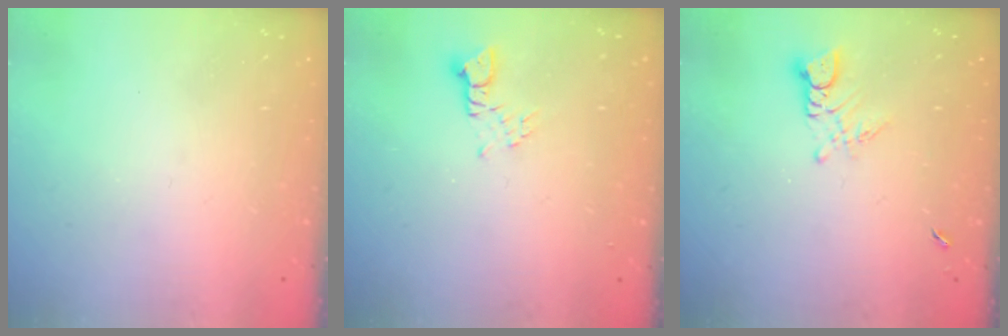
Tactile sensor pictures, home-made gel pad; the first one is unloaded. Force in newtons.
{"total": 2.2, "press": 2.2, "slide": 0.1}
{"total": 3.0, "press": 2.9, "slide": 0.4}